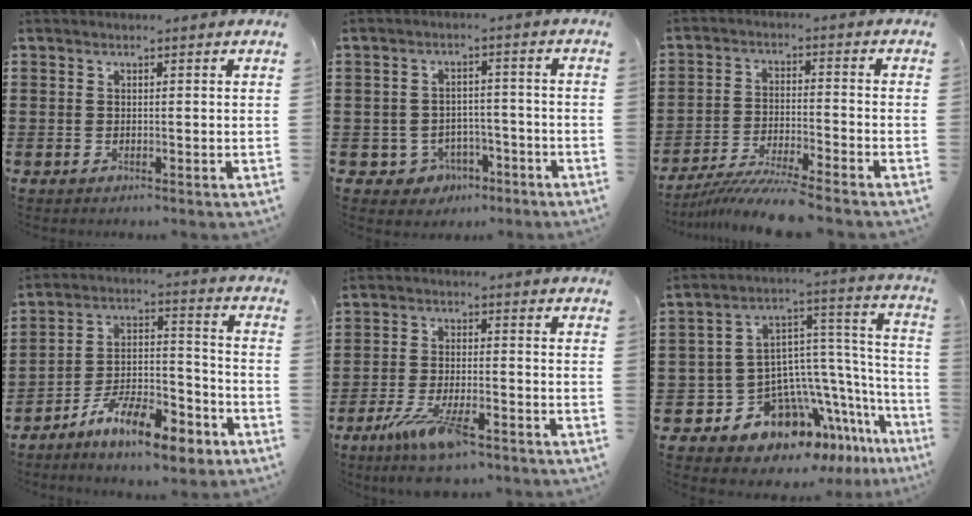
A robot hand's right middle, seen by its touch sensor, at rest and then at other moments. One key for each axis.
{"total": 3.3, "fx": -2.4, "fy": 2.2, "fz": 0.7, "tx": -0.022, "ty": 0.005, "tz": -0.051}
{"total": 6.0, "fx": -5.6, "fy": -0.5, "fz": 2.1, "tx": -0.051, "ty": -0.021, "tz": -0.110}
{"total": 12.3, "fx": -9.3, "fy": 3.6, "fz": 7.2, "tx": -0.113, "ty": 0.044, "tz": -0.168}
{"total": 8.7, "fx": -5.3, "fy": 2.1, "fz": 6.5, "tx": -0.140, "ty": -0.015, "tz": -0.096}
{"total": 9.6, "fx": -6.4, "fy": 6.0, "fz": 3.9, "tx": -0.100, "ty": -0.020, "tz": -0.117}